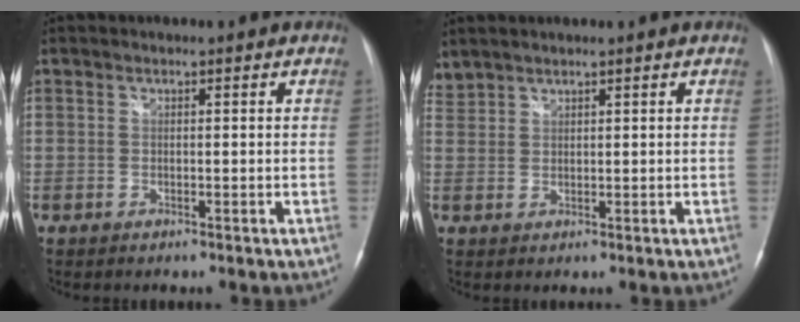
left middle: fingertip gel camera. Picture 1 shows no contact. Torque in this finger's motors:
{"motor_torque": [-0.08, -0.68, 0.17, 0.06]}